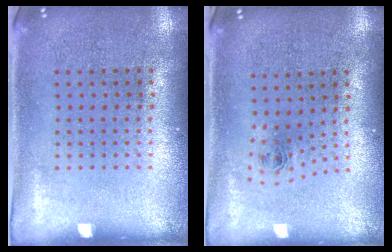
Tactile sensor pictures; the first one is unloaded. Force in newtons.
{"total": 0.9, "press": 0.4, "slide": 0.8}